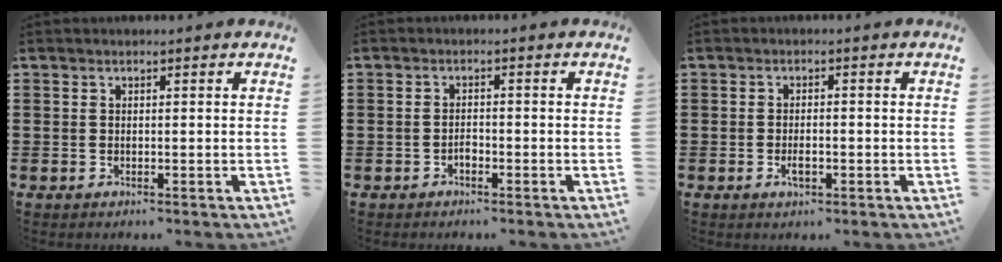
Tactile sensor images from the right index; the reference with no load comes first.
{"total": 1.4, "force": [-1.0, 0.7, 0.7], "torque": [-0.016, 0.001, -0.019]}
{"total": 2.2, "force": [-0.7, 0.9, 1.9], "torque": [-0.035, 0.003, -0.012]}